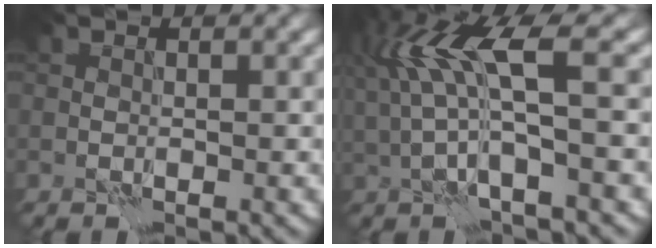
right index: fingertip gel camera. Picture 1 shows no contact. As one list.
[{"total": 6.7, "force": [1.5, 1.6, 6.3], "torque": [-0.137, 0.009, 0.027]}]